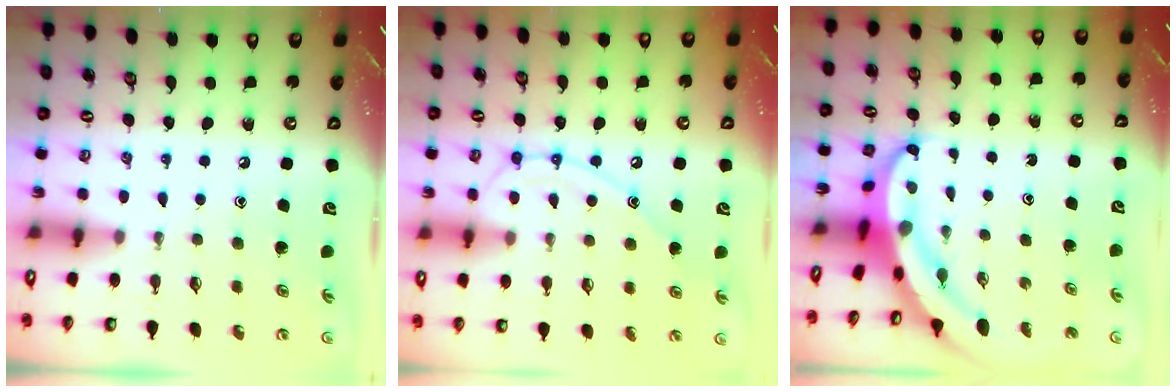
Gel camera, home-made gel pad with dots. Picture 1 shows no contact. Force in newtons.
{"total": 12.4, "press": 12.3, "slide": 1.2}
{"total": 5.7, "press": 5.7, "slide": 0.7}